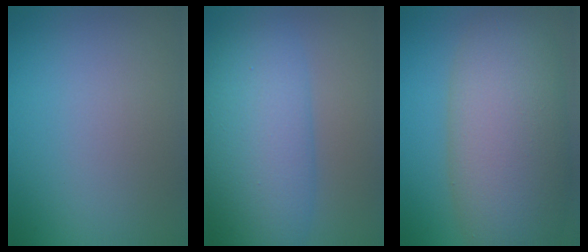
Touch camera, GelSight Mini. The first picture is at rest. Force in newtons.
{"total": 8.9, "press": 8.9, "slide": 0.1}
{"total": 11.6, "press": 11.6, "slide": 0.9}